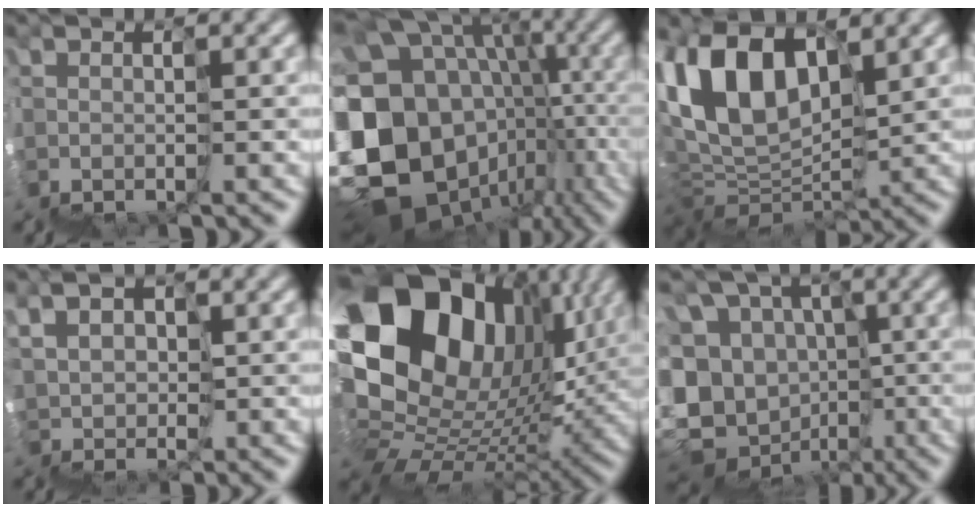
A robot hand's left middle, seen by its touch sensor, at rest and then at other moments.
{"total": 14.6, "force": [-3.9, 12.6, 6.4], "torque": [-0.118, 0.000, -0.051]}
{"total": 7.3, "force": [5.1, 2.6, 4.5], "torque": [-0.094, 0.028, 0.091]}
{"total": 2.5, "force": [2.4, 0.2, -0.7], "torque": [0.016, 0.027, 0.045]}
{"total": 15.4, "force": [7.3, 10.9, 8.0], "torque": [-0.144, 0.037, 0.137]}
{"total": 7.1, "force": [-1.3, 6.8, 1.5], "torque": [-0.058, 0.019, -0.018]}